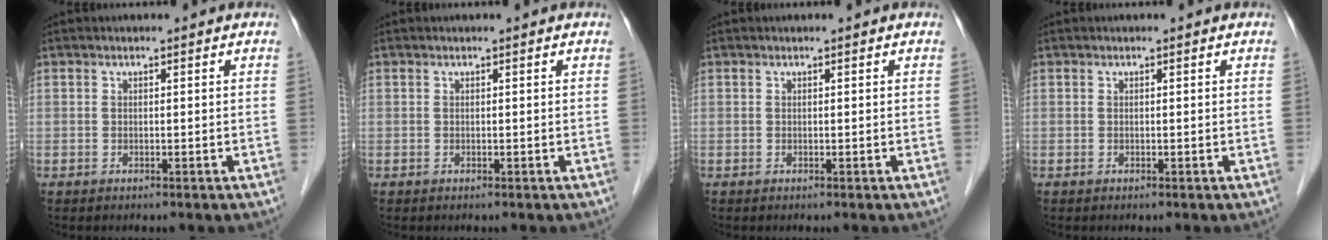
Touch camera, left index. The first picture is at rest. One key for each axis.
{"total": 0.0}
{"total": 0.0}
{"total": 0.0}